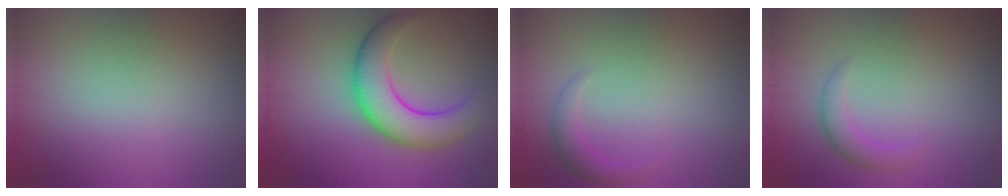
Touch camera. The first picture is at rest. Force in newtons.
{"total": 6.3, "press": 6.3, "slide": 0.2}
{"total": 1.6, "press": 1.6, "slide": 0.1}
{"total": 1.8, "press": 1.8, "slide": 0.0}